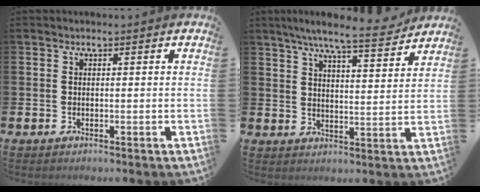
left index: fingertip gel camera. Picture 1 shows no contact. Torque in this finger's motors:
{"motor_torque": [1.02, -1.12, 0.59, 0.21]}